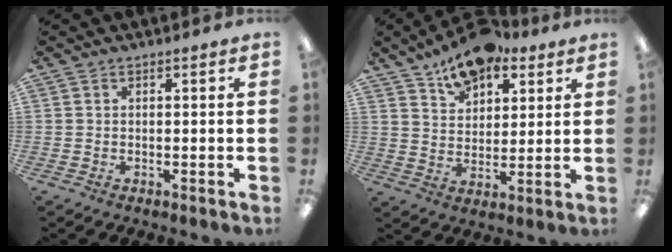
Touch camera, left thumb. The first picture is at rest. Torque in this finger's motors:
{"motor_torque": [-0.01, 0.59, 0.30, -0.17, 0.04]}